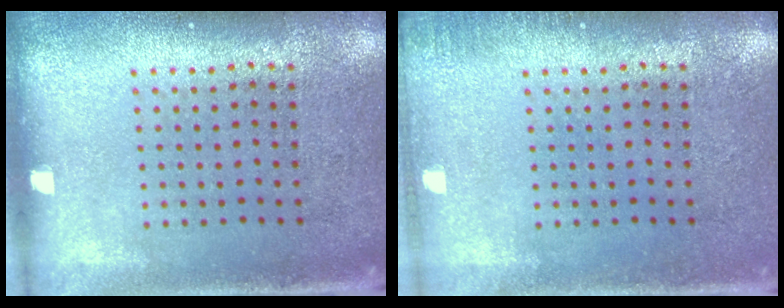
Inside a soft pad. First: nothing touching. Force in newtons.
{"total": 0.9, "press": 0.9, "slide": 0.2}